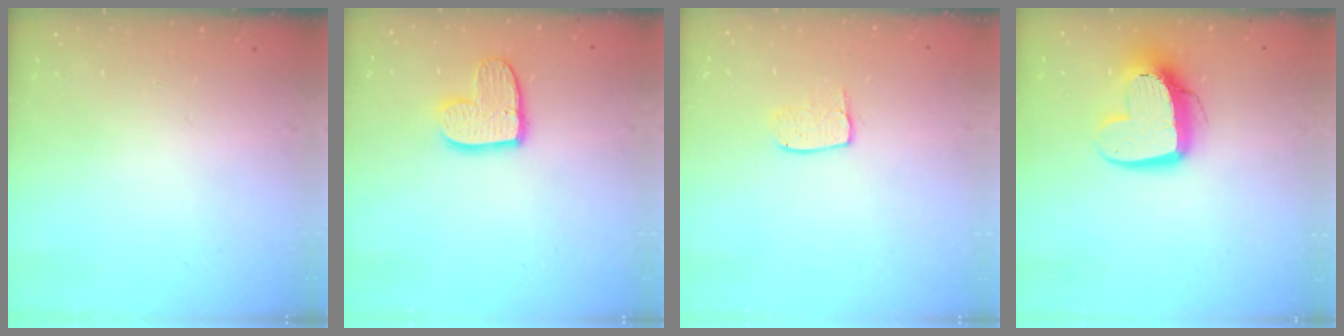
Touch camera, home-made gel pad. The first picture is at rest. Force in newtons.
{"total": 10.7, "press": 10.7, "slide": 0.8}
{"total": 5.6, "press": 5.6, "slide": 0.3}
{"total": 13.3, "press": 13.2, "slide": 1.2}